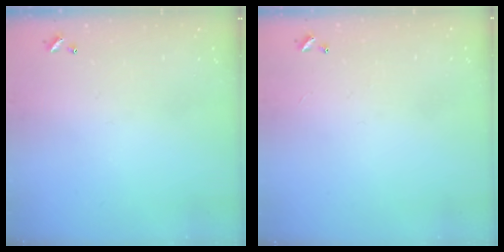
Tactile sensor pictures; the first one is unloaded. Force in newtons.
{"total": 1.0, "press": 0.9, "slide": 0.5}